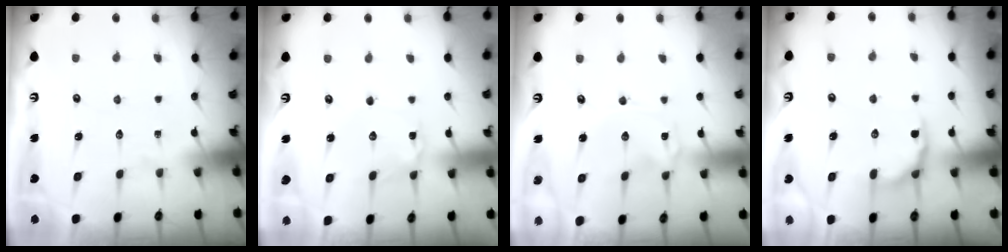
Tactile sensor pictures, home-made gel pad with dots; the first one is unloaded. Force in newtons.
{"total": 2.3, "press": 2.3, "slide": 0.3}
{"total": 0.0}
{"total": 6.2, "press": 5.7, "slide": 2.4}